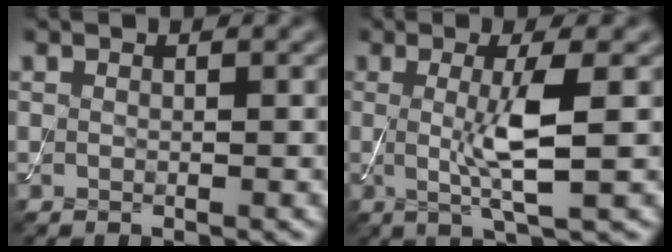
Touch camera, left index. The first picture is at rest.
{"total": 4.7, "force": [0.1, 0.8, 4.6], "torque": [-0.086, -0.007, 0.002]}